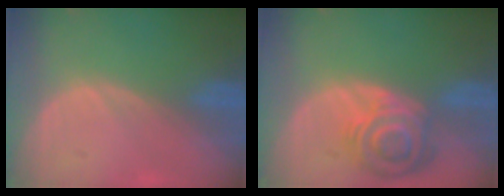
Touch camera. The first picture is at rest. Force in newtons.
{"total": 8.4, "press": 7.4, "slide": 3.9}